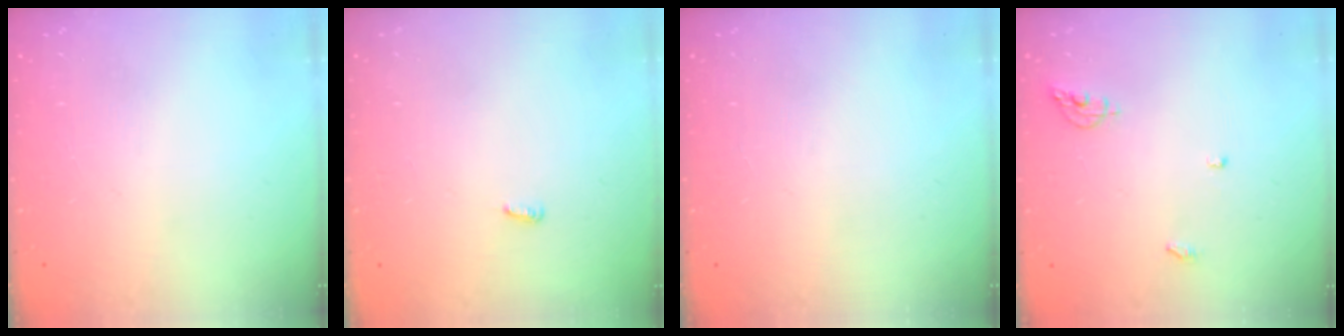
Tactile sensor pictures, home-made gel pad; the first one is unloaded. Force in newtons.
{"total": 2.6, "press": 2.6, "slide": 0.2}
{"total": 0.0}
{"total": 5.9, "press": 5.9, "slide": 0.2}